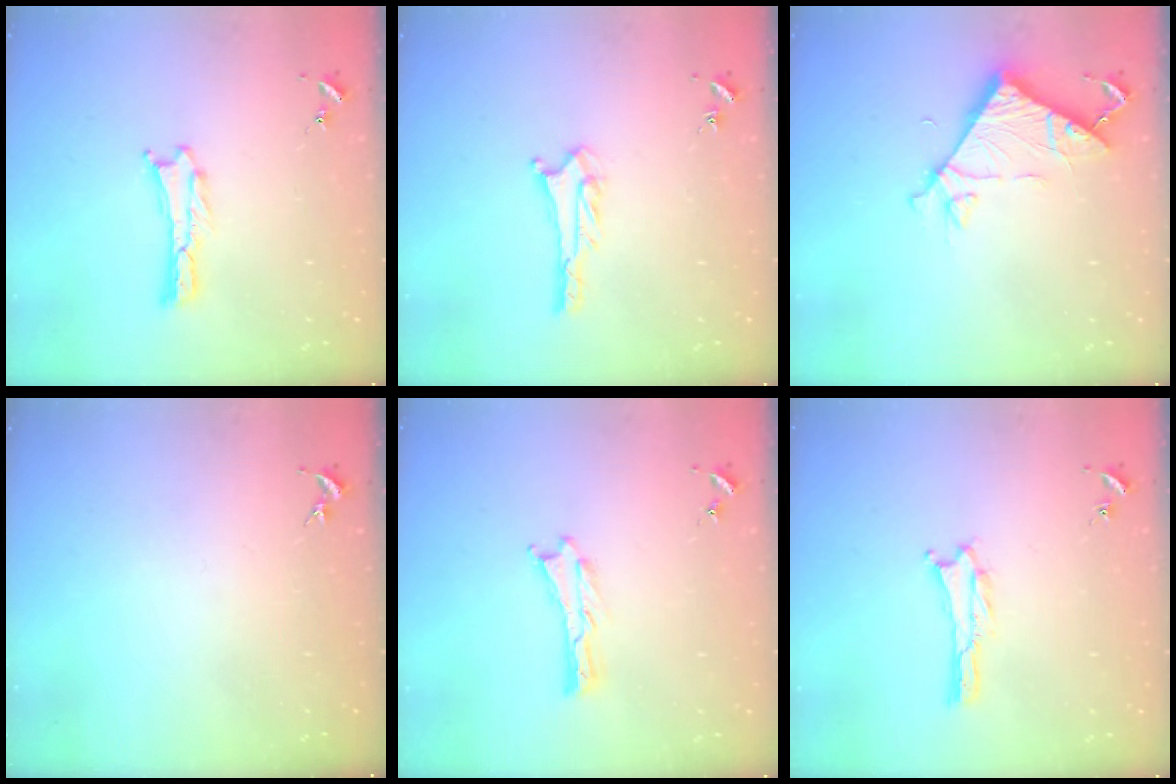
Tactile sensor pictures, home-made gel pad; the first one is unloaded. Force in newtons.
{"total": 2.8, "press": 2.8, "slide": 0.2}
{"total": 7.5, "press": 7.5, "slide": 0.5}
{"total": 0.0}
{"total": 0.0}
{"total": 0.0}